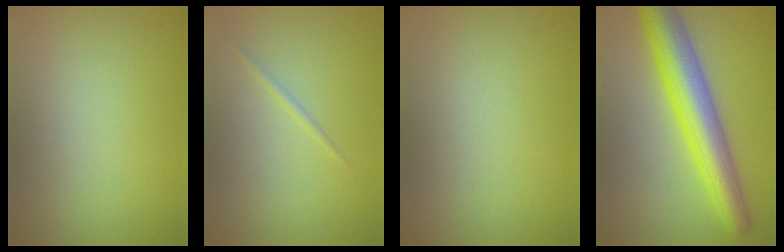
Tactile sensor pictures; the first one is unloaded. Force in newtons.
{"total": 0.5, "press": 0.5, "slide": 0.0}
{"total": 0.0}
{"total": 7.4, "press": 7.4, "slide": 0.1}